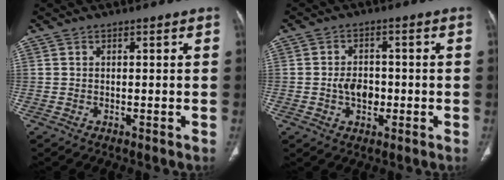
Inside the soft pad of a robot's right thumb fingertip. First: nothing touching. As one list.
[{"total": 5.2, "force": [-0.9, 3.6, 3.5], "torque": [-0.044, 0.007, -0.017]}]